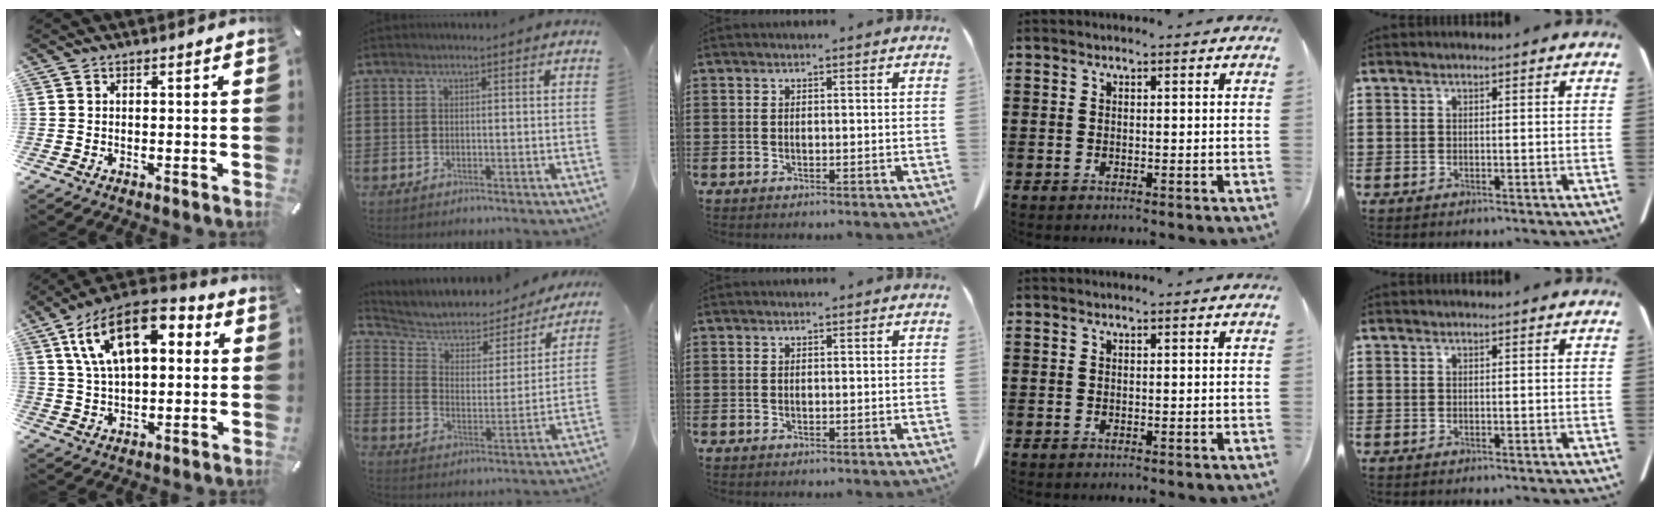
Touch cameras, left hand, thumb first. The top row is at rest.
{"thumb": {"total": 16.5, "force": [6.4, 9.0, 12.3], "torque": [-0.245, -0.009, 0.109]}, "index": {"total": 5.1, "force": [4.1, 2.6, 1.4], "torque": [-0.057, -0.033, 0.066]}}